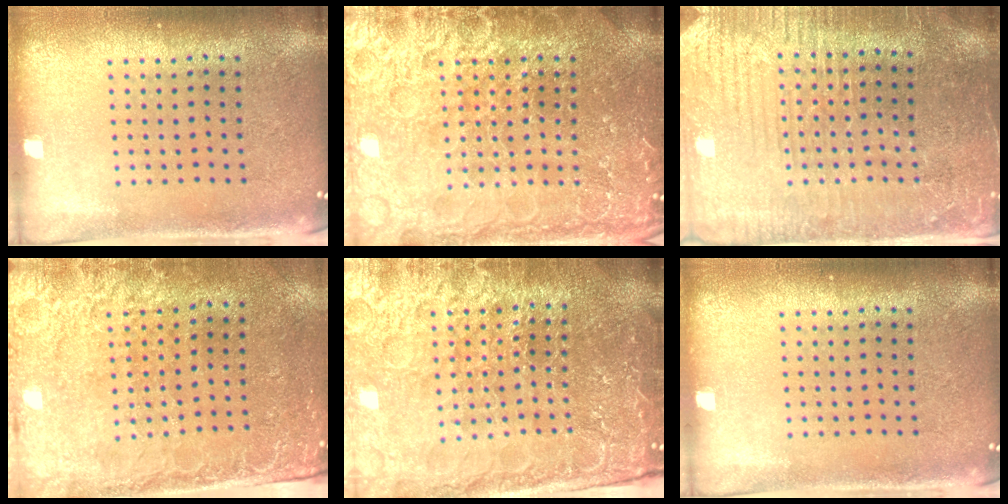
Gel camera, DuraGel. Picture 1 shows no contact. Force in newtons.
{"total": 6.9, "press": 6.8, "slide": 0.8}
{"total": 3.7, "press": 3.5, "slide": 1.1}
{"total": 2.7, "press": 2.4, "slide": 1.2}
{"total": 5.4, "press": 4.9, "slide": 2.1}
{"total": 0.0}